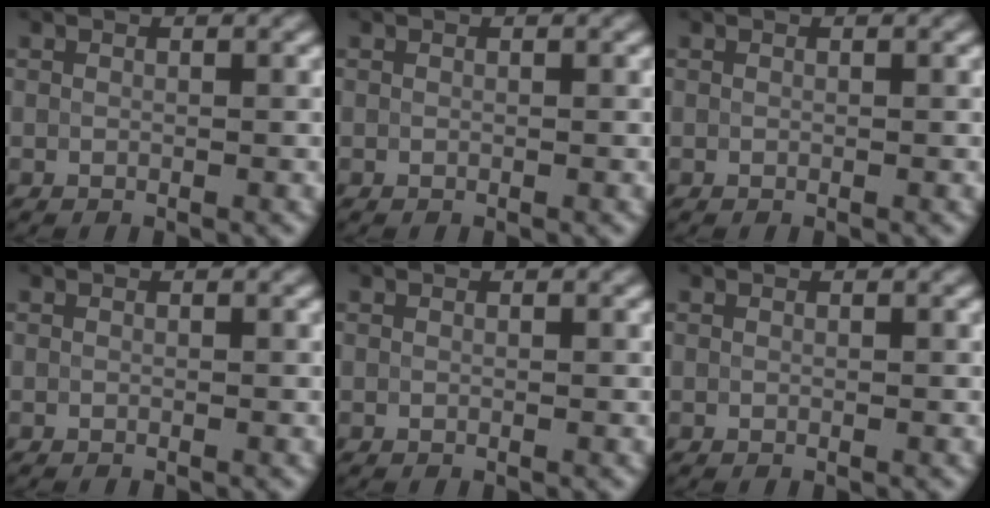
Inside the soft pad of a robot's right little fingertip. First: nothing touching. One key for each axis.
{"total": 0.0}
{"total": 0.0}
{"total": 0.0}
{"total": 0.0}
{"total": 0.0}